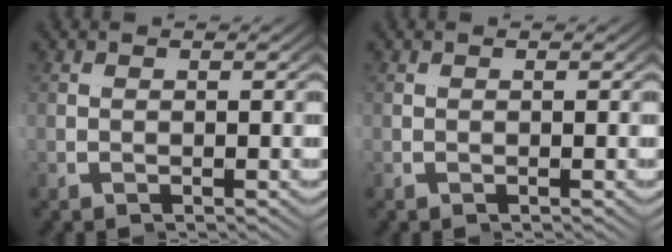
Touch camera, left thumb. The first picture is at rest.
{"total": 0.0}